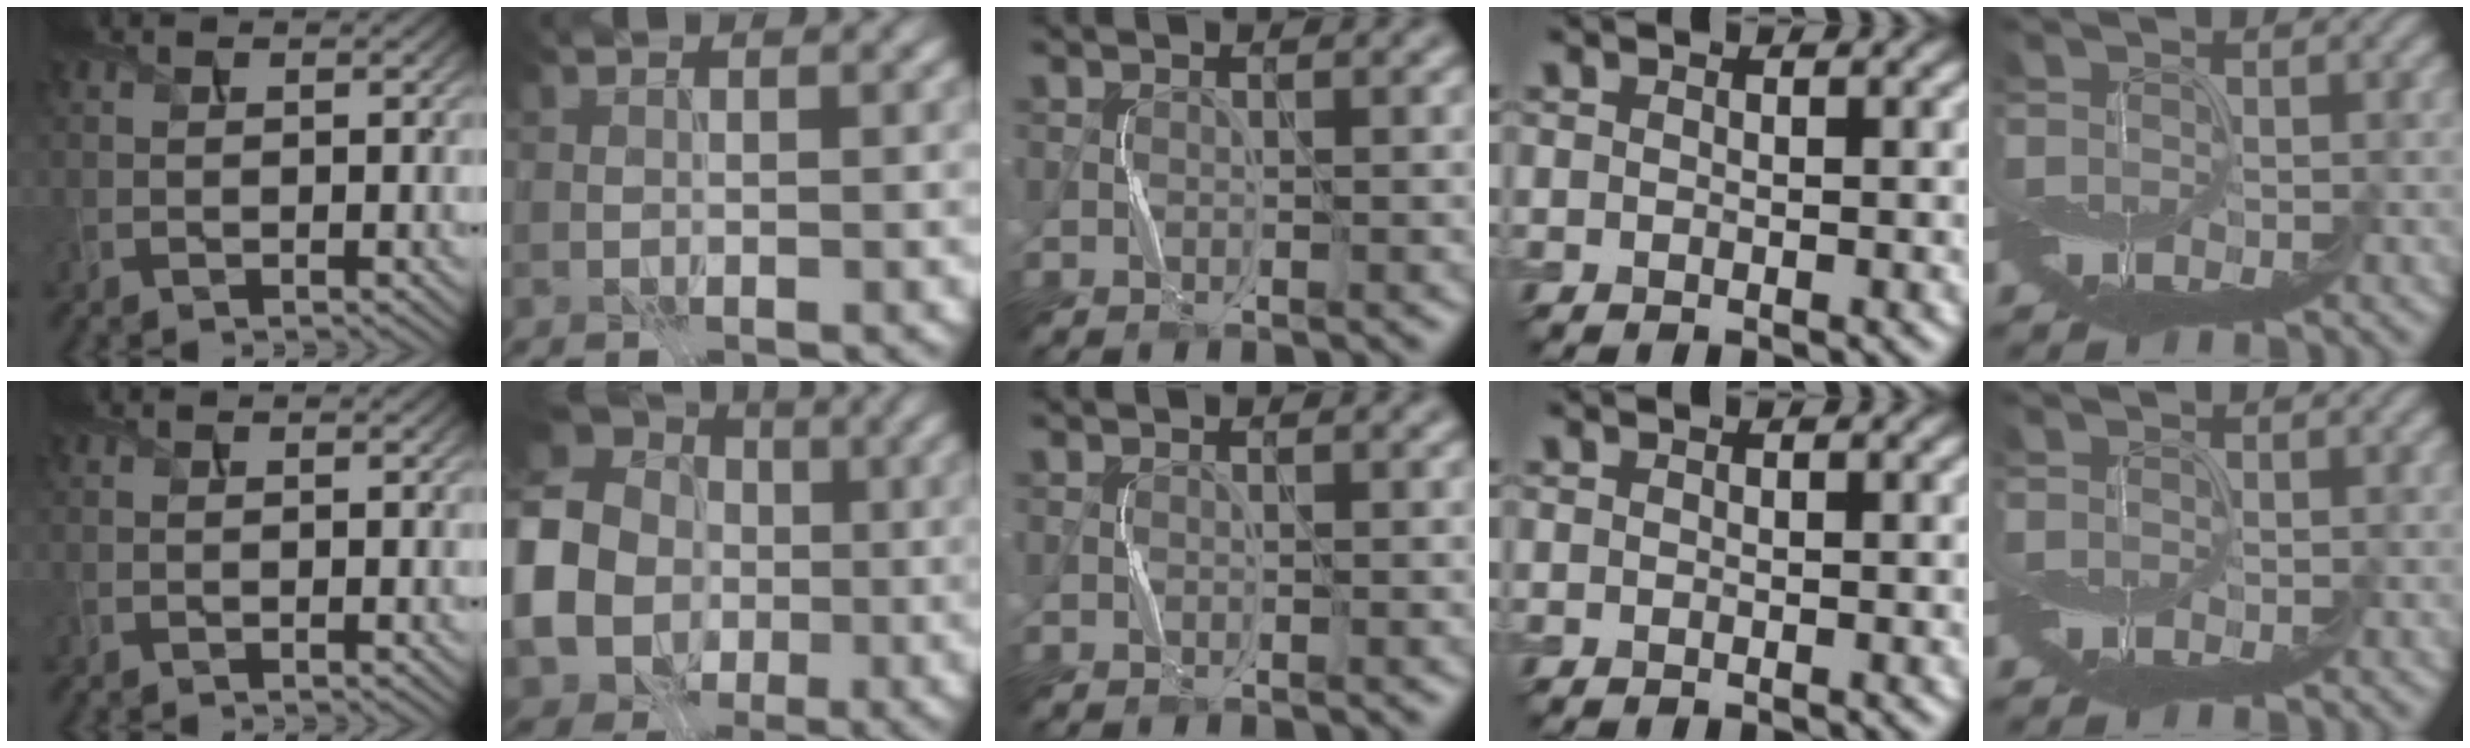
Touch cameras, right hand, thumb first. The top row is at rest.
{"index": {"total": 17.9, "force": [-1.2, 16.5, 6.9], "torque": [-0.190, -0.004, -0.062]}}